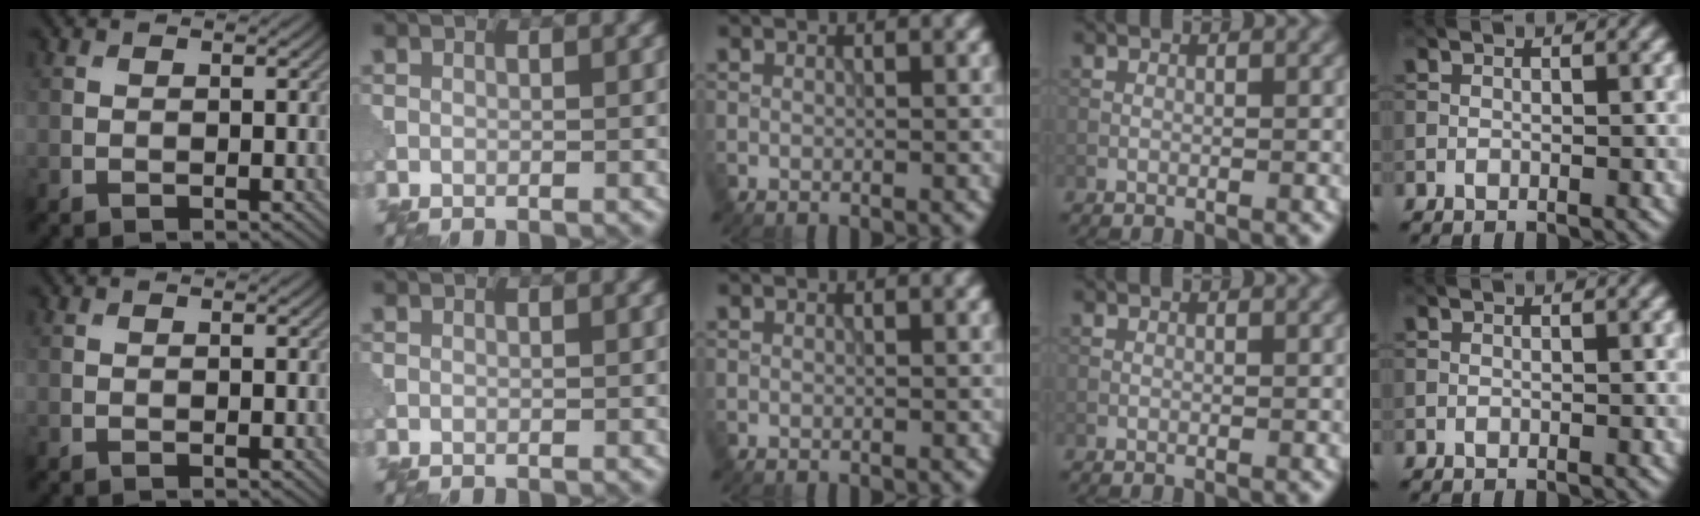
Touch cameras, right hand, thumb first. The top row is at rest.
{}